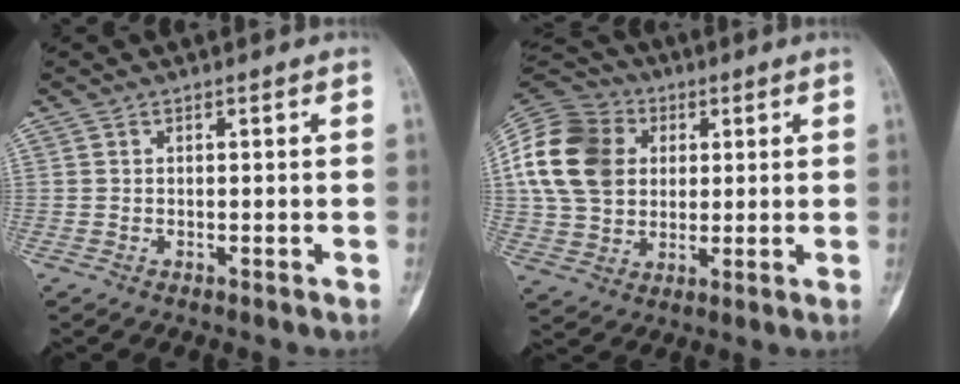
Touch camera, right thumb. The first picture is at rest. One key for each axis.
{"total": 19.3, "fx": 3.7, "fy": 15.3, "fz": 11.3, "tx": -0.221, "ty": 0.018, "tz": 0.070}